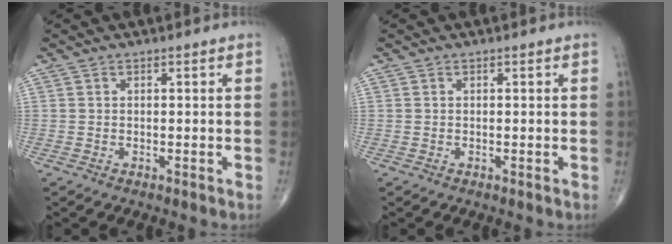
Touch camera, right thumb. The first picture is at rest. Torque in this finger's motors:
{"motor_torque": [0.00, 0.00, 0.07, 0.17, 0.01]}